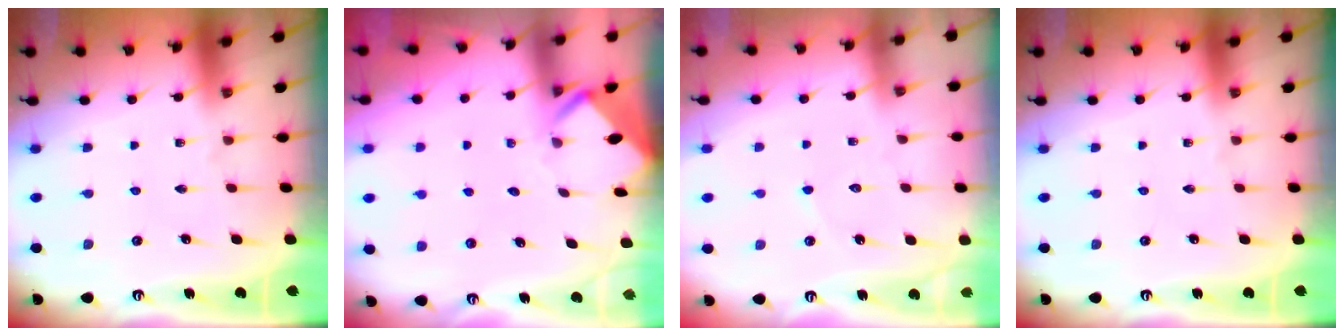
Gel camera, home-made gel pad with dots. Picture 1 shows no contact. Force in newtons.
{"total": 3.5, "press": 3.5, "slide": 0.1}
{"total": 3.1, "press": 3.1, "slide": 0.3}
{"total": 0.0}